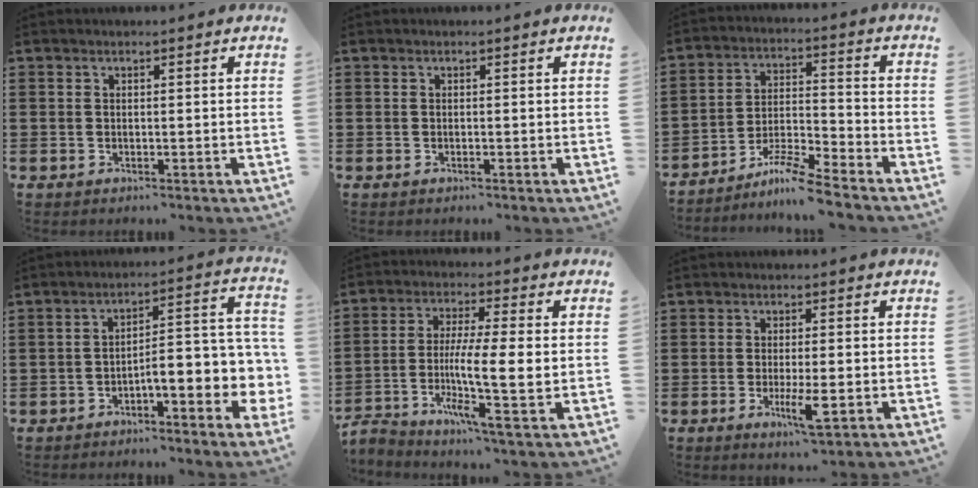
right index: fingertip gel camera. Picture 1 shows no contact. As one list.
[{"total": 0.0}, {"total": 7.3, "force": [-6.7, -0.2, 2.9], "torque": [-0.059, -0.001, -0.130]}, {"total": 6.2, "force": [-2.6, 1.9, 5.3], "torque": [-0.076, -0.028, -0.053]}, {"total": 8.1, "force": [-1.3, 1.3, 7.9], "torque": [-0.151, -0.007, -0.029]}, {"total": 5.3, "force": [-1.6, 1.0, 4.9], "torque": [-0.102, -0.016, -0.031]}]